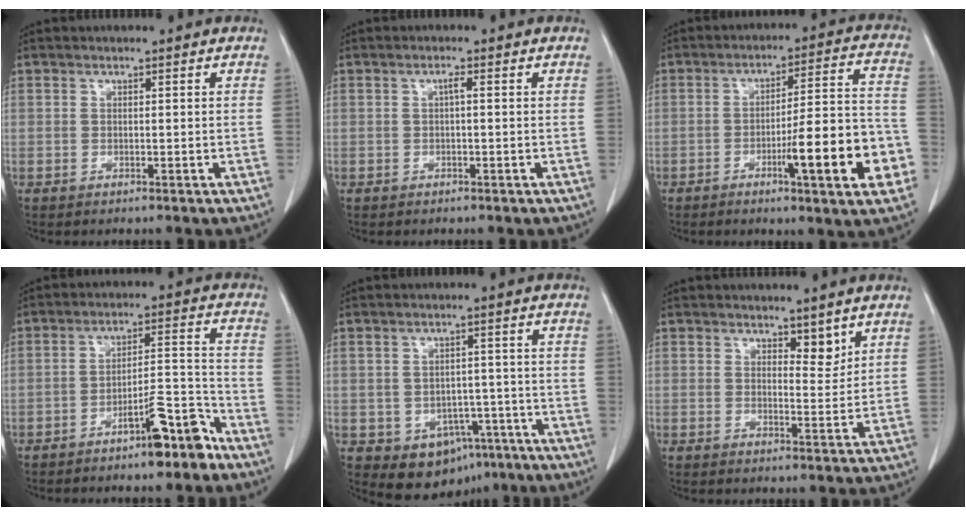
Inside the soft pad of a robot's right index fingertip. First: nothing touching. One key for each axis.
{"total": 1.0, "fx": 0.1, "fy": 0.1, "fz": 1.0, "tx": -0.018, "ty": 0.003, "tz": 0.002}
{"total": 14.9, "fx": -5.3, "fy": 1.6, "fz": 13.8, "tx": -0.187, "ty": 0.012, "tz": -0.075}
{"total": 8.6, "fx": -6.1, "fy": 1.5, "fz": 5.9, "tx": -0.088, "ty": 0.021, "tz": -0.095}
{"total": 8.4, "fx": -4.4, "fy": 6.1, "fz": 3.7, "tx": -0.041, "ty": 0.017, "tz": -0.050}
{"total": 3.1, "fx": 2.2, "fy": 1.3, "fz": 1.8, "tx": -0.020, "ty": -0.011, "tz": 0.035}